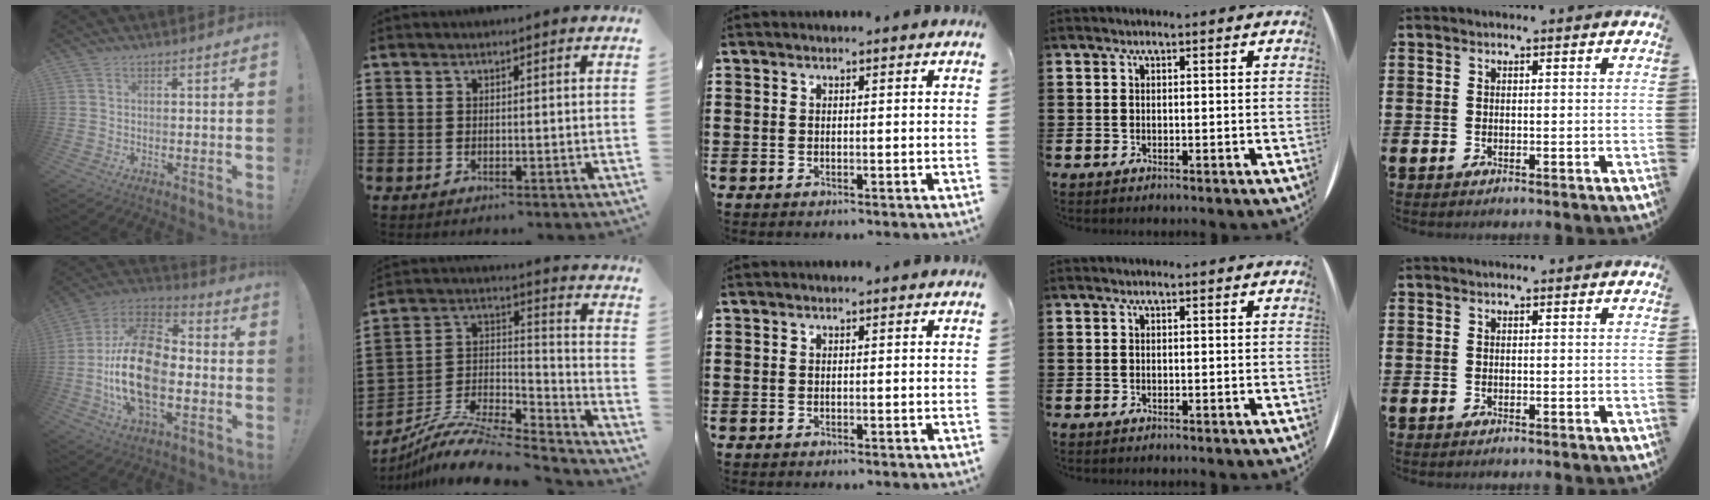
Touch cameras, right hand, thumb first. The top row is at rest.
{"thumb": {"total": 23.5, "force": [-3.5, 13.7, 18.8], "torque": [-0.357, 0.024, -0.052]}, "index": {"total": 10.4, "force": [-9.0, 2.0, 4.7], "torque": [-0.092, 0.011, -0.180]}}